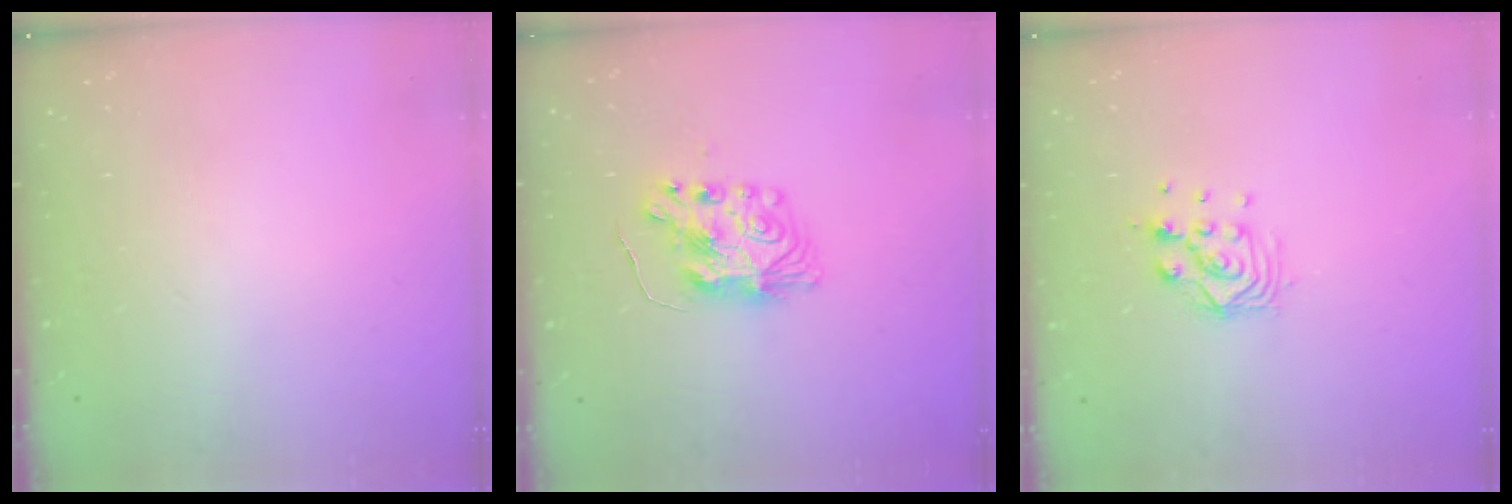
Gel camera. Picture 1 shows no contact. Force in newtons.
{"total": 9.0, "press": 9.0, "slide": 0.5}
{"total": 7.8, "press": 7.8, "slide": 0.6}